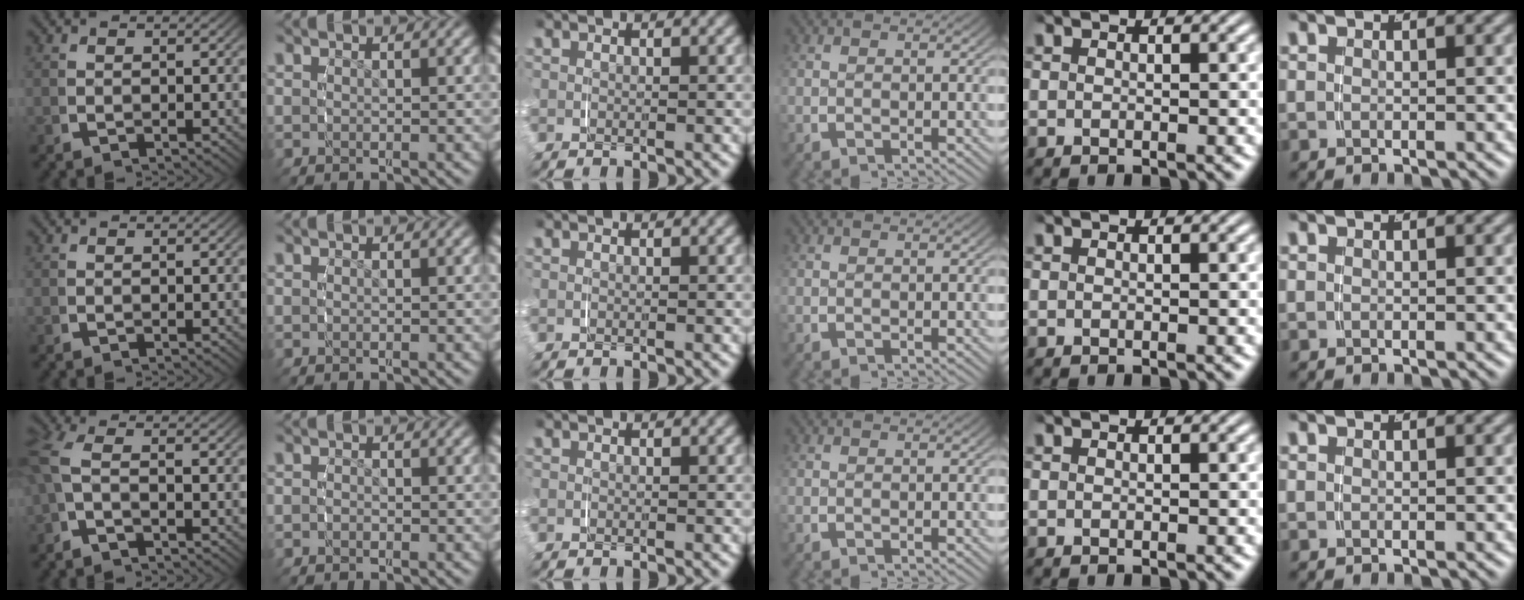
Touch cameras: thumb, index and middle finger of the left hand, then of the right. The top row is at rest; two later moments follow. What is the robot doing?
{"motion": "grasp_and_lifting", "object": "napkin"}